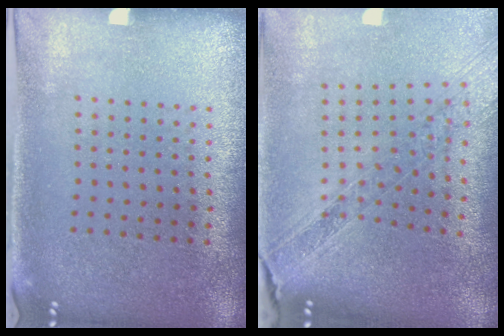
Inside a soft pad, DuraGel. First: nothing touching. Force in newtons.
{"total": 1.6, "press": 1.5, "slide": 0.6}